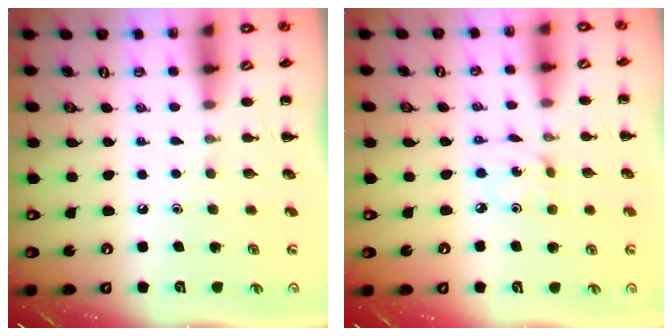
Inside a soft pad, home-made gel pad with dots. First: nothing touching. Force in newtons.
{"total": 1.5, "press": 1.4, "slide": 0.4}